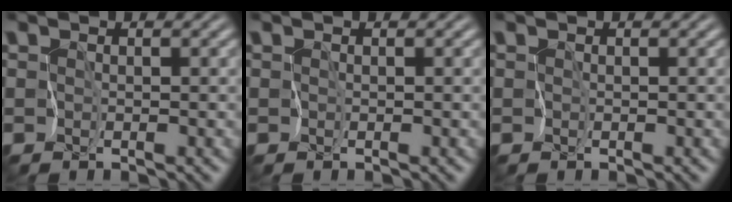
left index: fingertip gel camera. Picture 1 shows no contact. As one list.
[{"total": 0.0}, {"total": 0.0}]